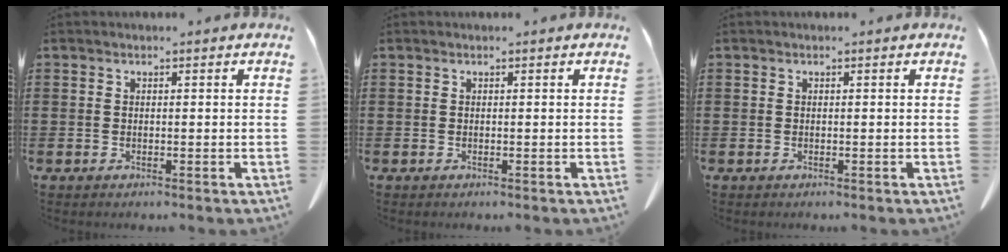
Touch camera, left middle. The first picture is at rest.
{"total": 0.0}
{"total": 0.0}